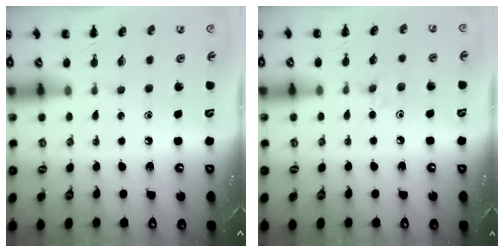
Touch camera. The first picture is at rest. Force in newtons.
{"total": 5.2, "press": 5.0, "slide": 1.7}